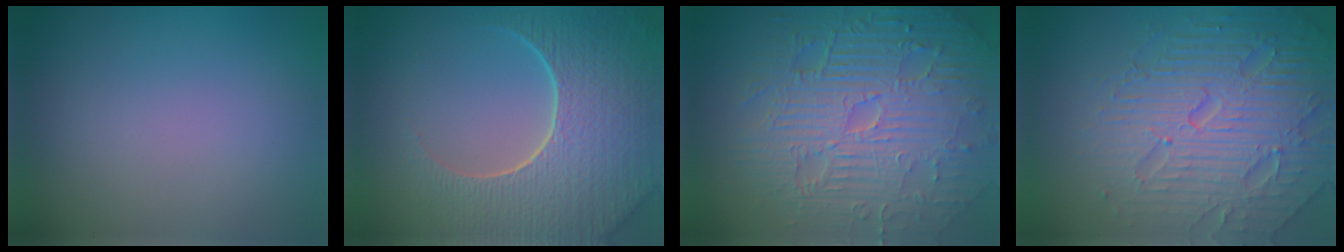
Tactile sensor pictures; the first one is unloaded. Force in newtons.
{"total": 9.0, "press": 6.3, "slide": 6.5}
{"total": 11.6, "press": 7.5, "slide": 8.8}
{"total": 7.3, "press": 7.1, "slide": 1.5}